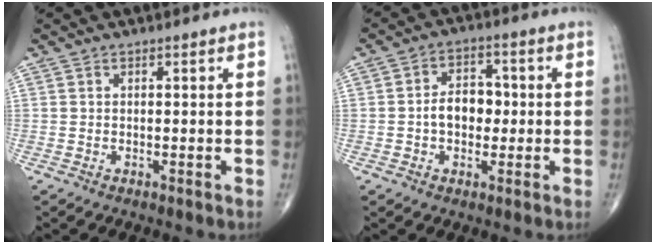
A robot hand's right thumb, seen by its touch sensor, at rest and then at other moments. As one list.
[{"total": 6.8, "force": [-0.5, 4.8, 4.8], "torque": [-0.057, 0.019, -0.016]}]